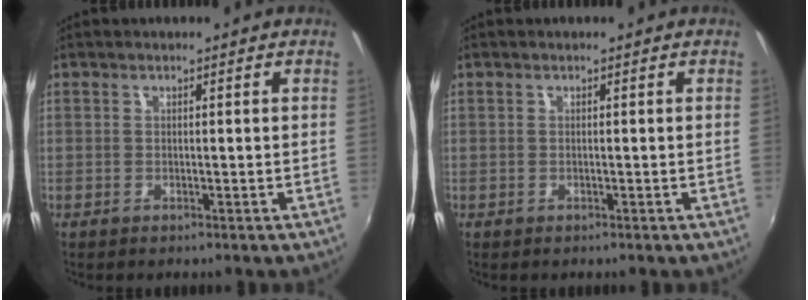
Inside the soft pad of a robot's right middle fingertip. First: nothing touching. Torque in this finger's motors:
{"motor_torque": [0.44, -0.55, 0.02, 0.03]}